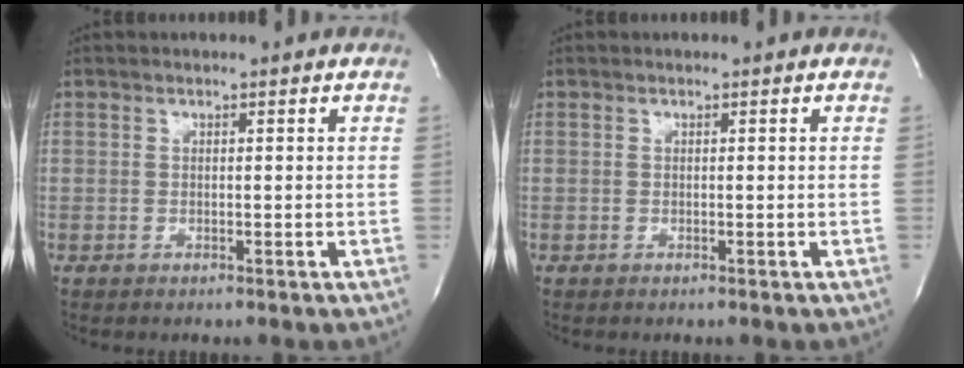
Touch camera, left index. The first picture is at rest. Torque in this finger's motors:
{"motor_torque": [0.00, 0.00, 0.00, -0.01]}